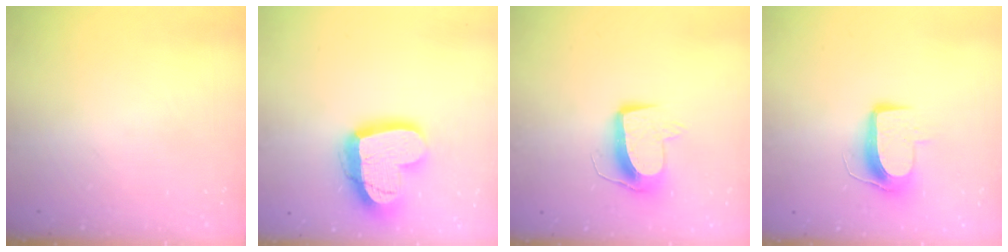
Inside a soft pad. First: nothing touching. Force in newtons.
{"total": 18.4, "press": 18.3, "slide": 1.6}
{"total": 10.3, "press": 10.3, "slide": 0.7}
{"total": 9.4, "press": 9.4, "slide": 0.3}